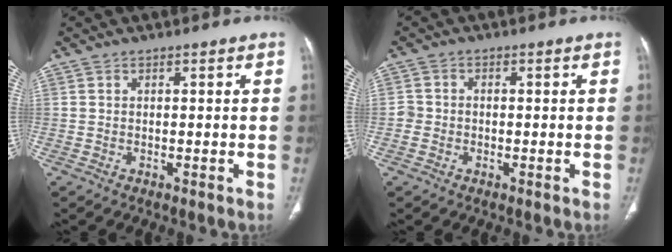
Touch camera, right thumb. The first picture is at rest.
{"total": 2.4, "force": [-0.5, 2.3, 0.6], "torque": [0.004, 0.011, -0.016]}